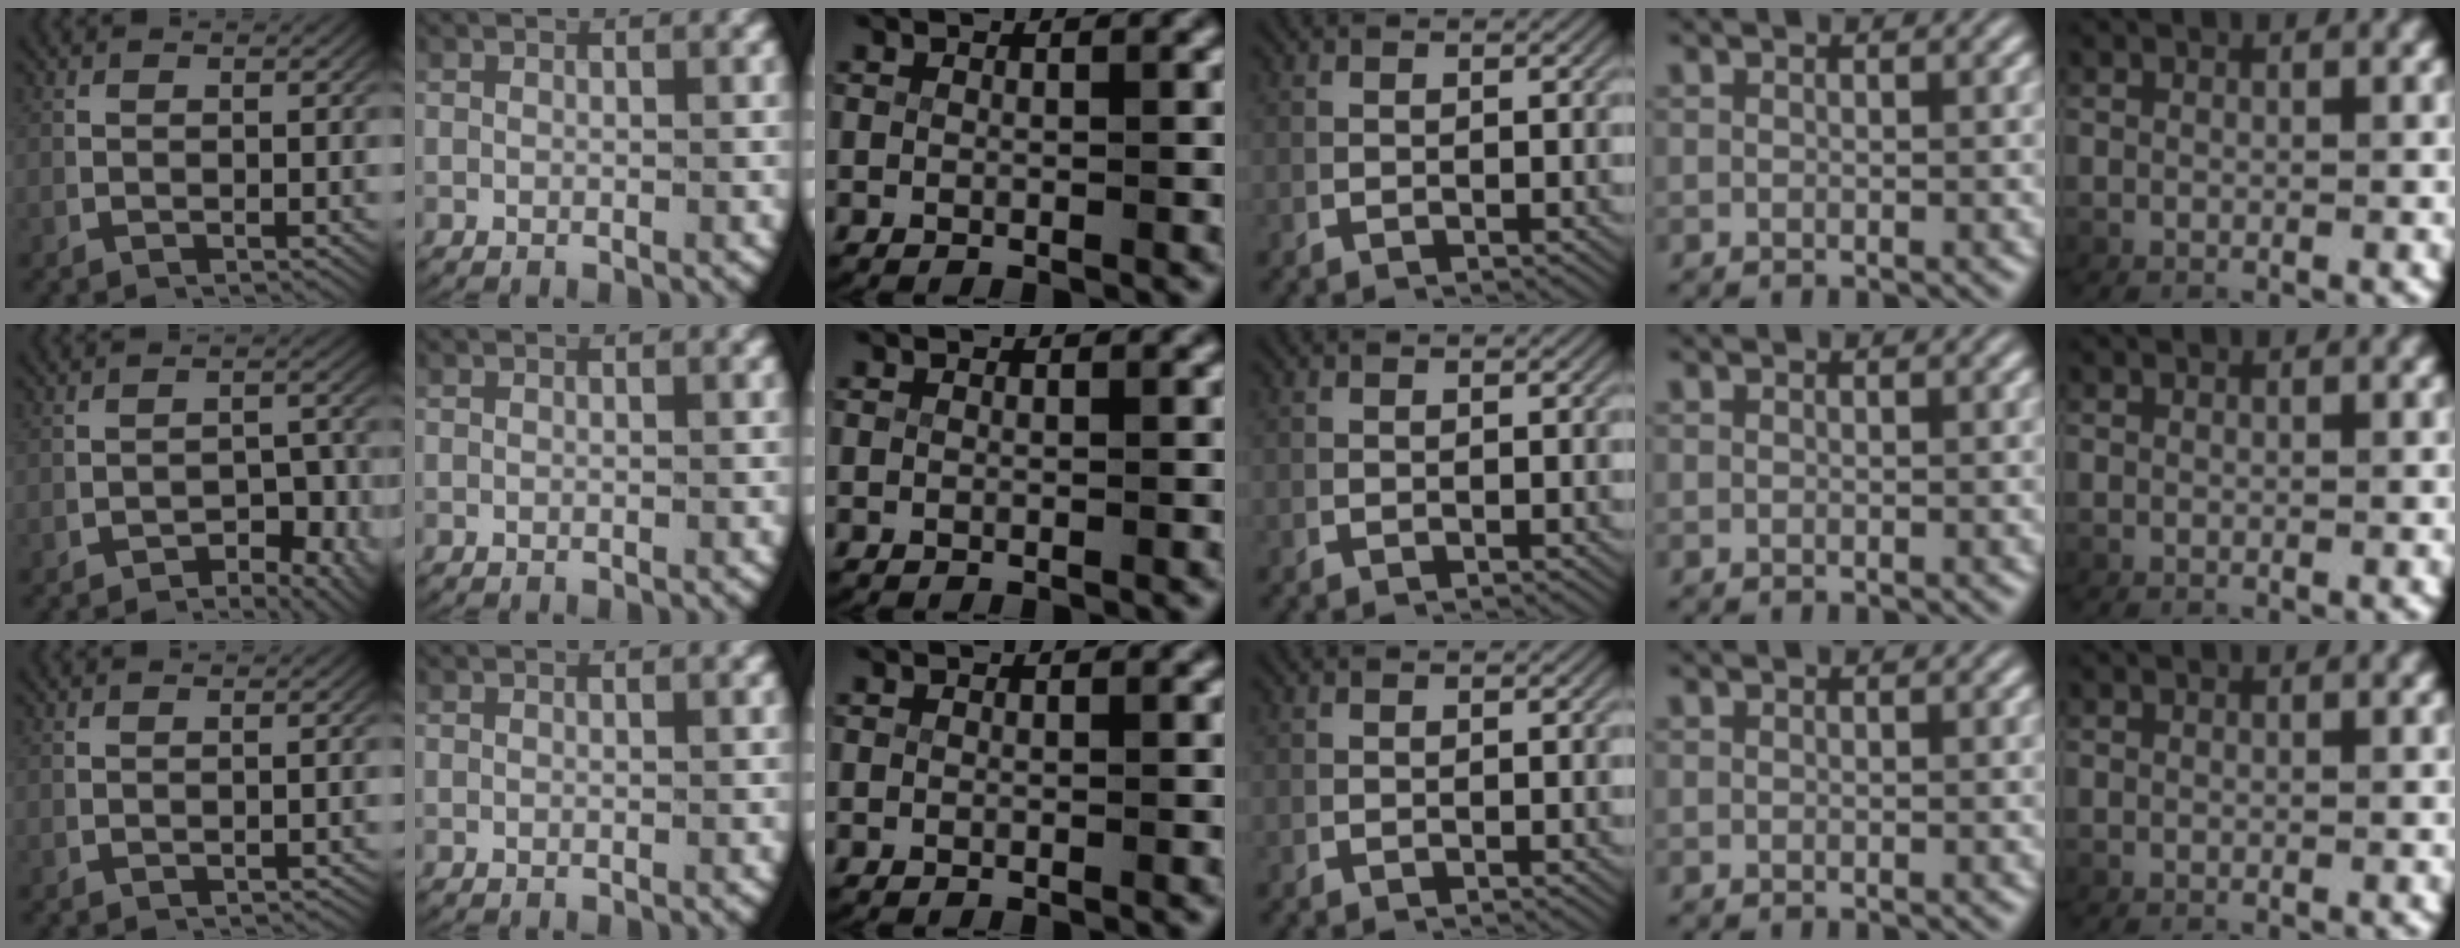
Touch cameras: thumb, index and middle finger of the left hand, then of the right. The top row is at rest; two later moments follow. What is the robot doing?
{"motion": "lift_and_place", "object": "map"}